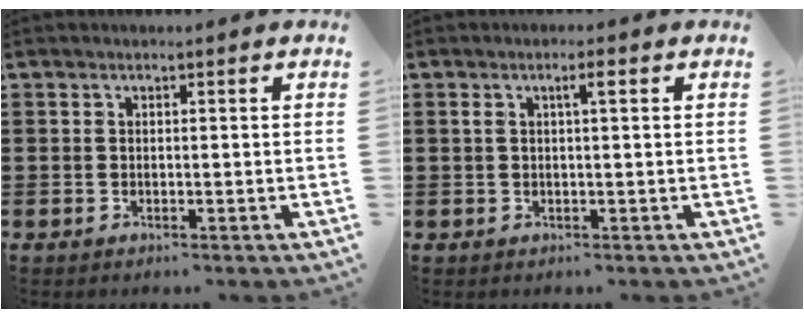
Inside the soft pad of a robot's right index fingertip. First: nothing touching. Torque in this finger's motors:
{"motor_torque": [0.43, -0.15, 0.13, 0.03]}